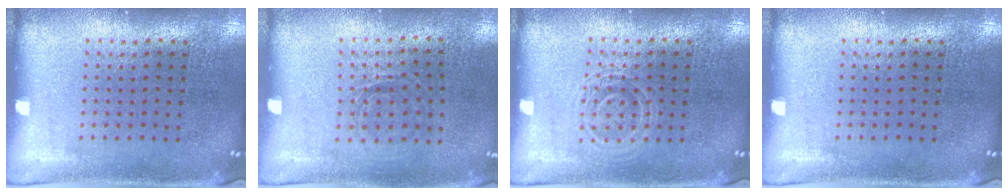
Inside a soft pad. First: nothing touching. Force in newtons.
{"total": 0.8, "press": 0.7, "slide": 0.3}
{"total": 1.7, "press": 1.7, "slide": 0.4}
{"total": 0.0}